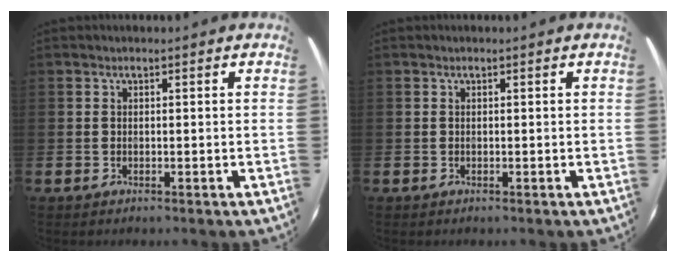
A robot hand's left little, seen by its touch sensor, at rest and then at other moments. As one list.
[{"total": 0.0}]